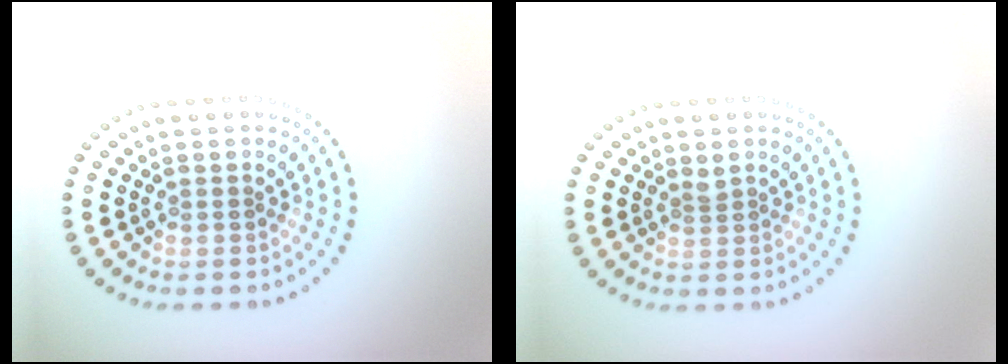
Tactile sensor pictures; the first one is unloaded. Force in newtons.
{"total": 0.8, "press": 0.5, "slide": 0.6}